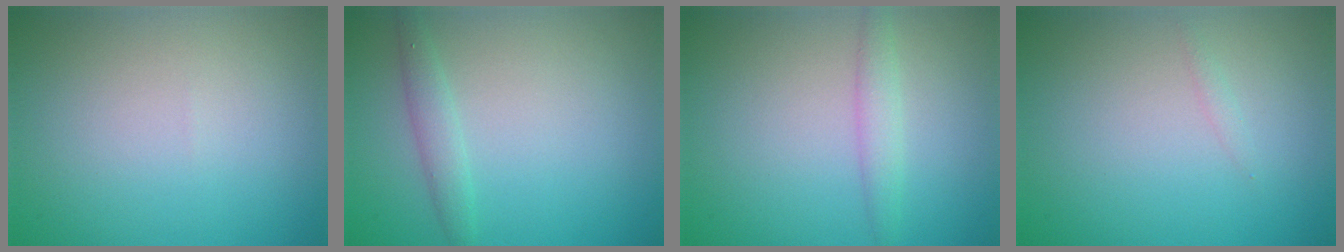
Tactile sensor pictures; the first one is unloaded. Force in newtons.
{"total": 1.6, "press": 1.6, "slide": 0.0}
{"total": 1.7, "press": 1.6, "slide": 0.2}
{"total": 0.5, "press": 0.5, "slide": 0.0}